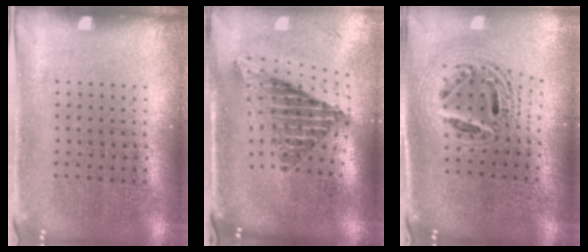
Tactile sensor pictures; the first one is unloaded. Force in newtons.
{"total": 2.4, "press": 1.6, "slide": 1.8}
{"total": 2.2, "press": 1.7, "slide": 1.4}